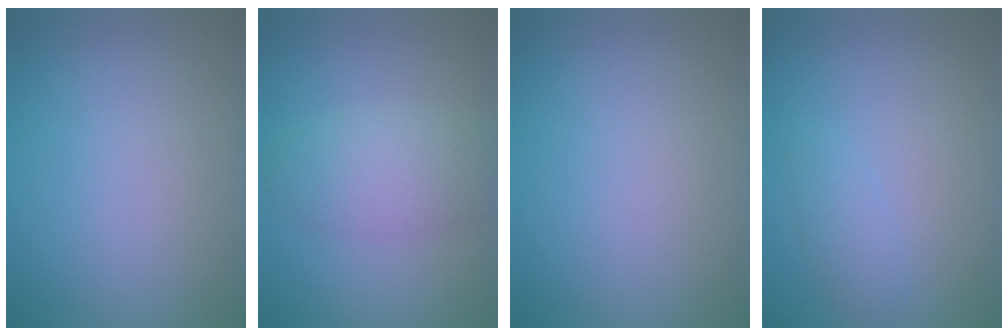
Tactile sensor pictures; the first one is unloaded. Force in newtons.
{"total": 4.4, "press": 4.4, "slide": 0.2}
{"total": 0.0}
{"total": 1.3, "press": 1.3, "slide": 0.0}